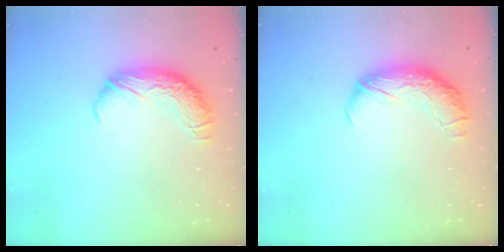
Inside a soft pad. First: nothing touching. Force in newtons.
{"total": 2.4, "press": 1.1, "slide": 2.1}